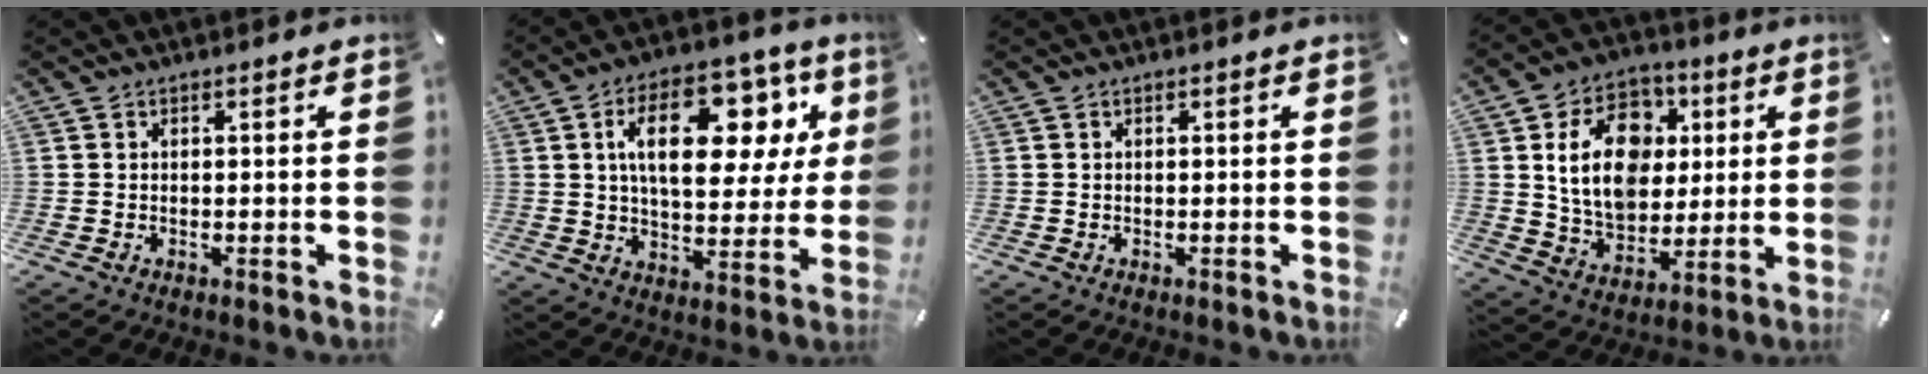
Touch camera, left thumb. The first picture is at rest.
{"total": 19.6, "force": [7.1, 10.8, 14.7], "torque": [-0.228, -0.009, 0.115]}
{"total": 0.0}
{"total": 16.9, "force": [3.8, 13.2, 9.8], "torque": [-0.181, 0.007, 0.072]}